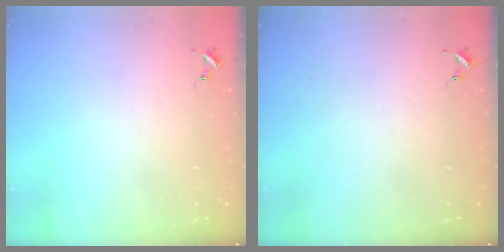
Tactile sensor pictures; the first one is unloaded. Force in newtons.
{"total": 0.0}